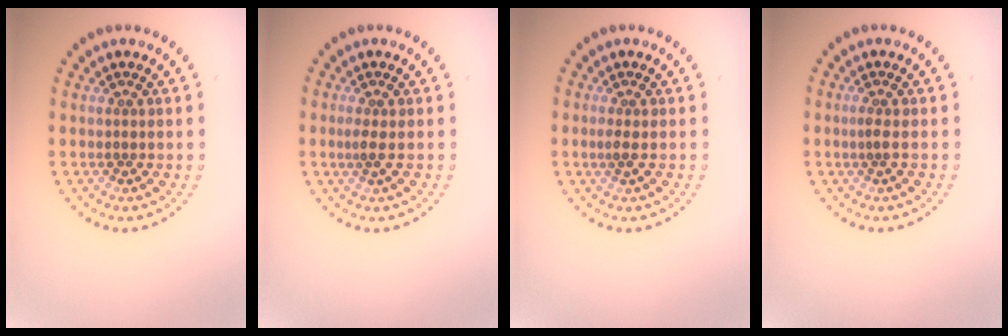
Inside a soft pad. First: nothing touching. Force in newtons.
{"total": 1.1, "press": 0.8, "slide": 0.6}
{"total": 0.9, "press": 0.7, "slide": 0.5}
{"total": 0.6, "press": 0.4, "slide": 0.5}